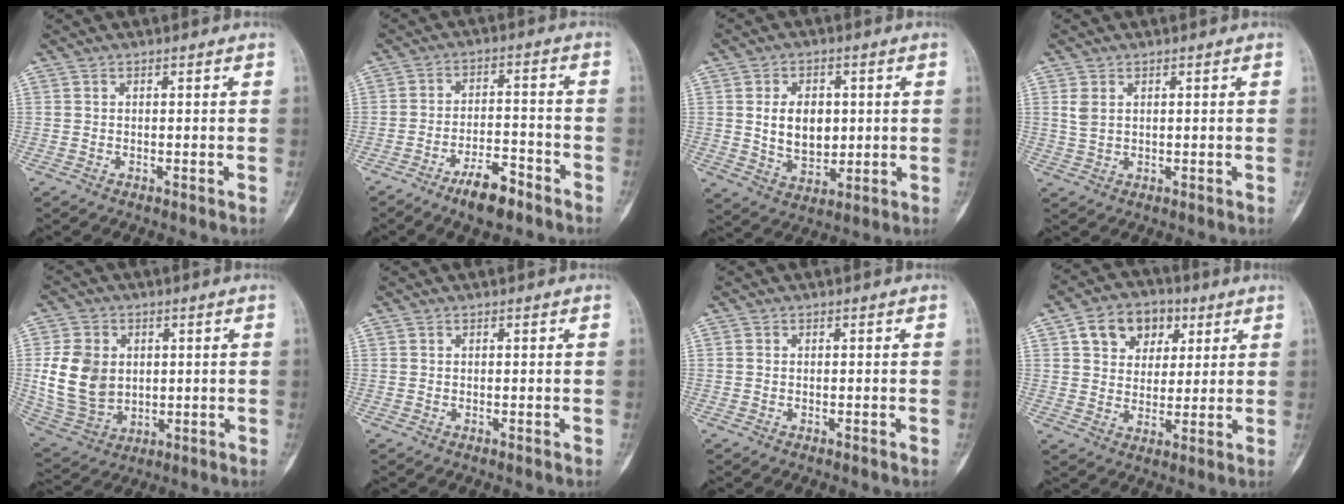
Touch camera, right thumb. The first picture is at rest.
{"total": 8.0, "force": [-5.6, 2.6, 5.0], "torque": [-0.079, 0.037, -0.094]}
{"total": 9.6, "force": [1.2, 6.7, 6.8], "torque": [-0.080, -0.013, 0.029]}
{"total": 2.7, "force": [0.9, 1.8, 1.7], "torque": [-0.031, 0.001, 0.025]}
{"total": 12.8, "force": [1.5, 10.1, 7.8], "torque": [-0.126, -0.007, 0.043]}
{"total": 0.0}
{"total": 0.0}
{"total": 10.6, "force": [4.4, 8.1, 5.3], "torque": [-0.046, -0.006, 0.070]}